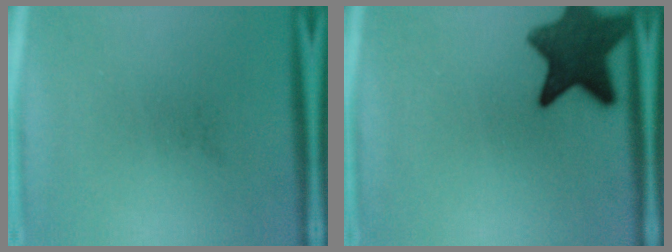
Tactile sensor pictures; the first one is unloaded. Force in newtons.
{"total": 11.3}